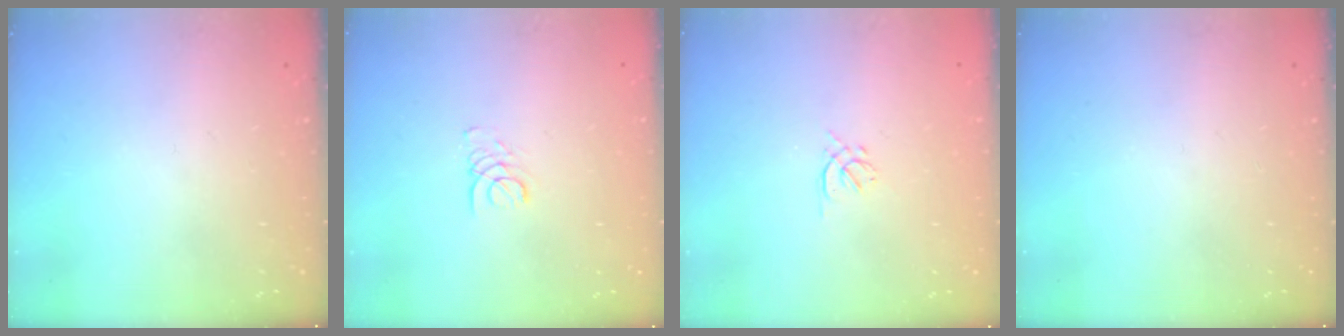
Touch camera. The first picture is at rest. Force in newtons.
{"total": 1.6, "press": 1.6, "slide": 0.1}
{"total": 1.6, "press": 1.5, "slide": 0.6}
{"total": 0.0}